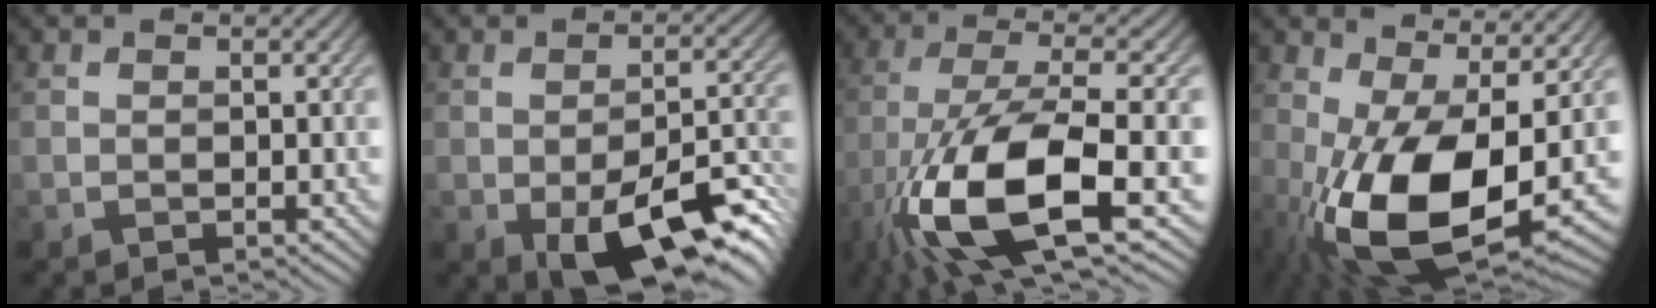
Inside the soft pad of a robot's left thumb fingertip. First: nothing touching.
{"total": 12.5, "force": [-5.4, 5.5, 9.9], "torque": [-0.152, -0.023, -0.076]}
{"total": 15.5, "force": [-5.7, 5.6, 13.3], "torque": [-0.272, -0.025, -0.104]}
{"total": 14.6, "force": [-1.5, 7.3, 12.6], "torque": [-0.242, -0.023, -0.019]}